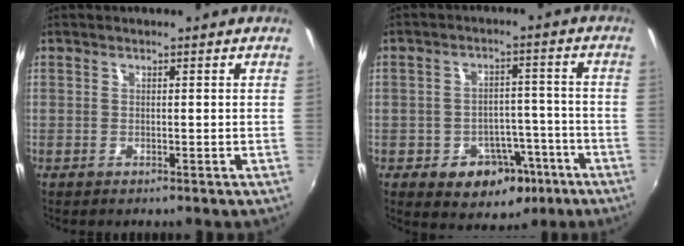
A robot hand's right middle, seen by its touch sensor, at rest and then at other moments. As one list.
[{"total": 9.5, "force": [-4.8, 7.0, 4.3], "torque": [-0.071, 0.024, -0.045]}]